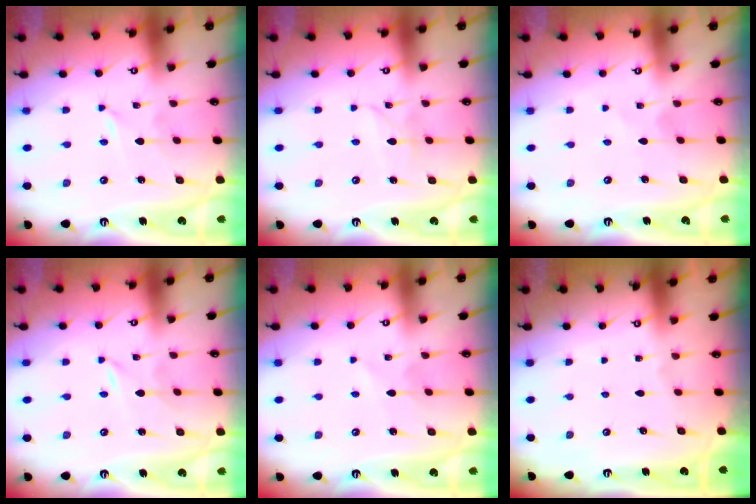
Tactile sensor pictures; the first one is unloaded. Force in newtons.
{"total": 2.9, "press": 2.9, "slide": 0.3}
{"total": 0.7, "press": 0.7, "slide": 0.1}
{"total": 0.0}
{"total": 1.6, "press": 1.6, "slide": 0.1}
{"total": 0.0}